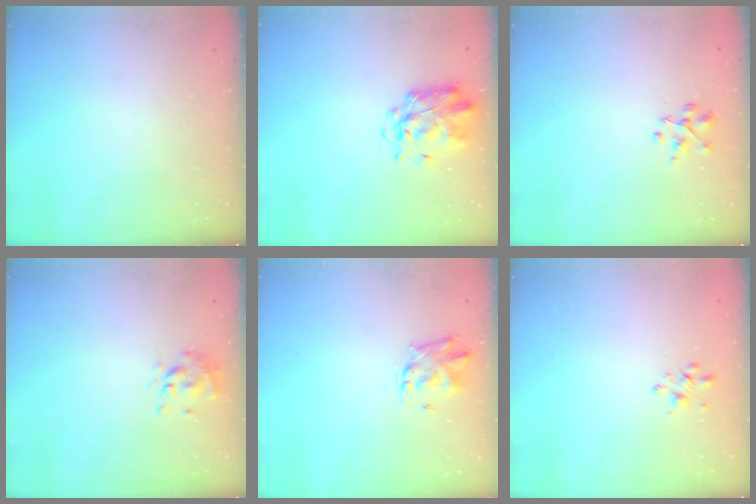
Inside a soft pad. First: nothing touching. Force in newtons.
{"total": 2.9, "press": 2.8, "slide": 0.7}
{"total": 2.6, "press": 2.6, "slide": 0.5}
{"total": 0.6, "press": 0.6, "slide": 0.2}
{"total": 2.8, "press": 2.8, "slide": 0.7}
{"total": 2.3, "press": 2.2, "slide": 0.3}